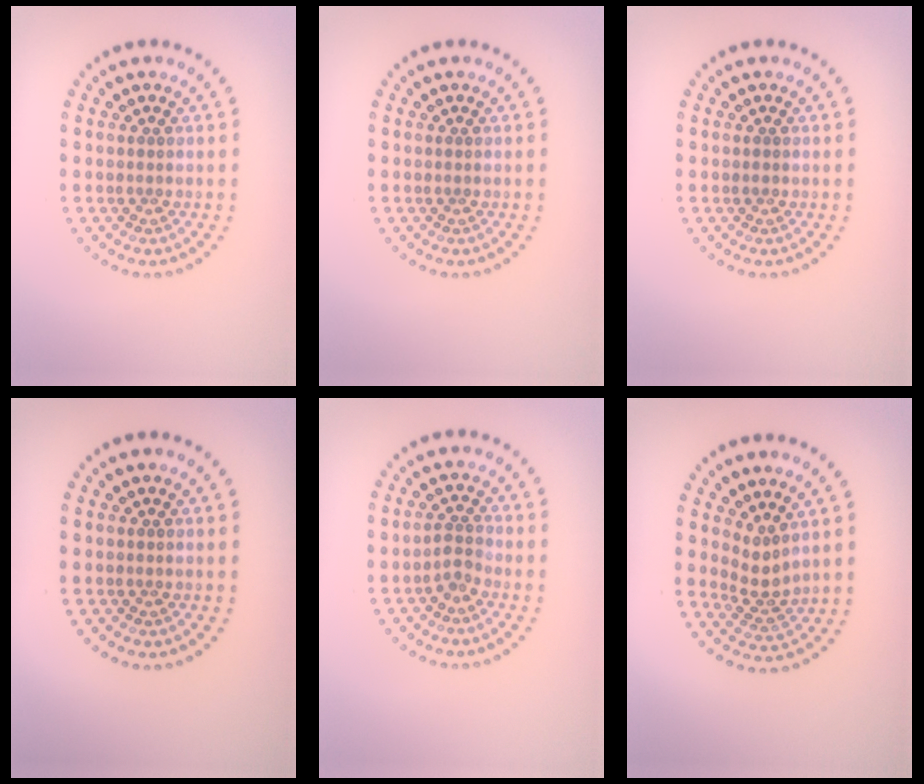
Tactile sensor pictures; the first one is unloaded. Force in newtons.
{"total": 0.0}
{"total": 0.5, "press": 0.5, "slide": 0.1}
{"total": 0.0}
{"total": 1.7, "press": 1.2, "slide": 1.2}
{"total": 2.3, "press": 1.6, "slide": 1.7}